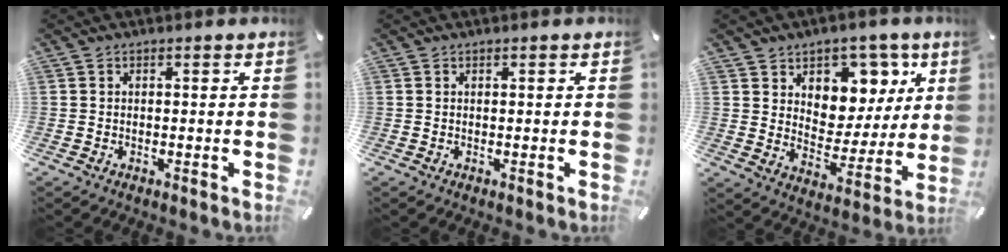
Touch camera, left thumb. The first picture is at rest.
{"total": 0.0}
{"total": 10.4, "force": [5.4, 8.4, 3.0], "torque": [-0.029, -0.053, 0.098]}